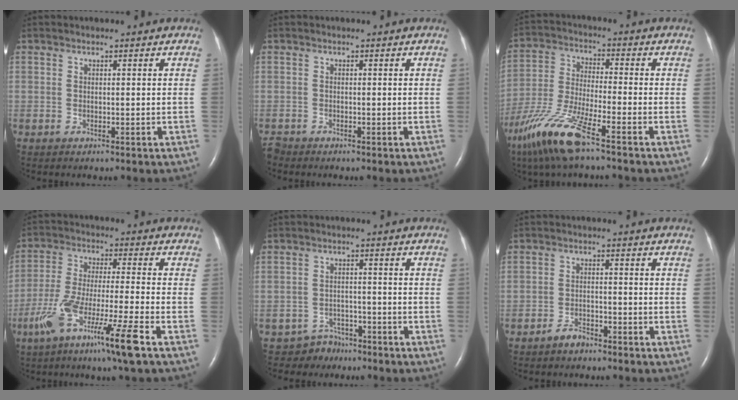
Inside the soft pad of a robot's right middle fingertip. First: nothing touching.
{"total": 1.2, "force": [-1.2, 0.1, -0.1], "torque": [0.004, -0.006, -0.020]}
{"total": 12.5, "force": [-8.4, 0.8, 9.1], "torque": [-0.205, -0.034, -0.164]}
{"total": 12.6, "force": [-7.0, -0.7, 10.5], "torque": [-0.209, -0.029, -0.129]}
{"total": 3.7, "force": [-3.0, 2.0, -0.9], "torque": [0.012, 0.005, -0.048]}
{"total": 2.4, "force": [-2.1, 0.9, 0.7], "torque": [-0.020, 0.001, -0.036]}